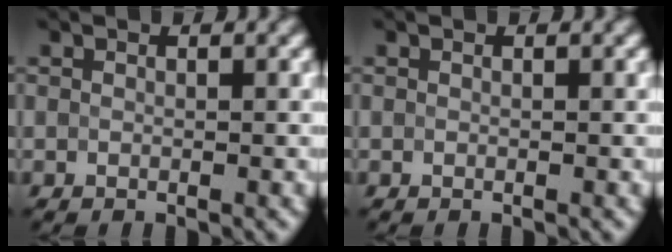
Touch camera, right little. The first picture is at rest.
{"total": 0.0}